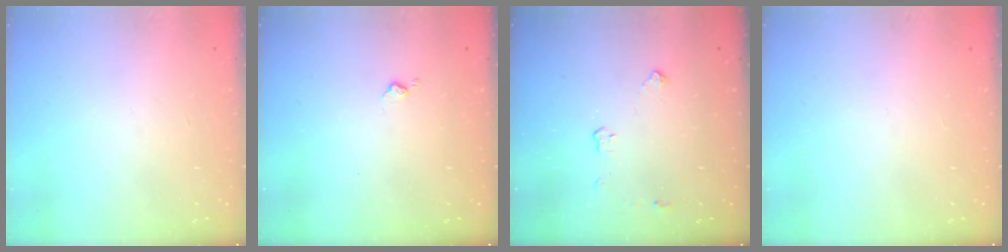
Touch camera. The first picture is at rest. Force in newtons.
{"total": 3.3, "press": 3.2, "slide": 0.5}
{"total": 2.9, "press": 2.9, "slide": 0.5}
{"total": 0.0}